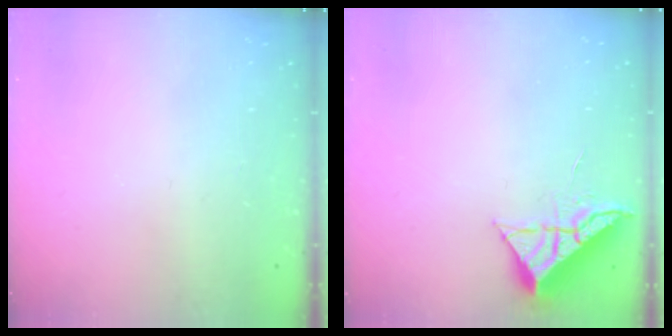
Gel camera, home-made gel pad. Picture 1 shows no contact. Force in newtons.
{"total": 6.4, "press": 6.4, "slide": 0.2}